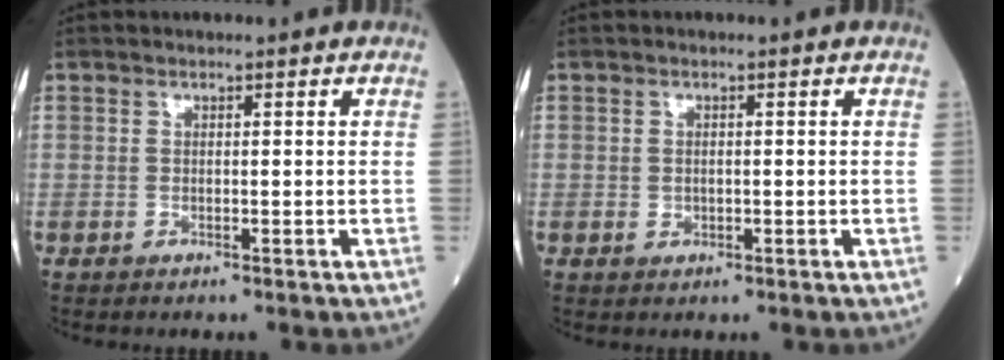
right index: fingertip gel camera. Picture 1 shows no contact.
{"total": 1.1, "force": [-0.2, 0.8, 0.7], "torque": [-0.016, -0.001, -0.001]}